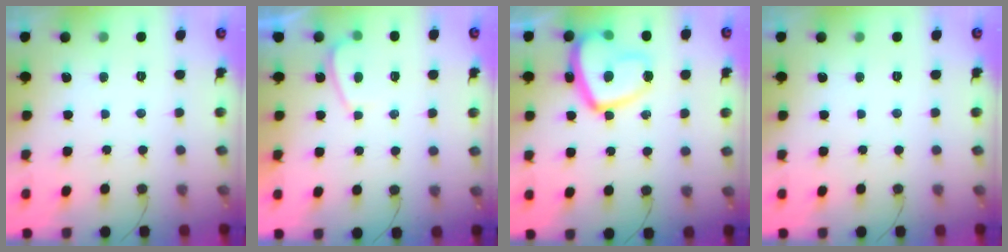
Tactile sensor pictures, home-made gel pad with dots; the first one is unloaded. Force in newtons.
{"total": 1.6, "press": 1.5, "slide": 0.6}
{"total": 16.3, "press": 16.2, "slide": 1.6}
{"total": 0.0}